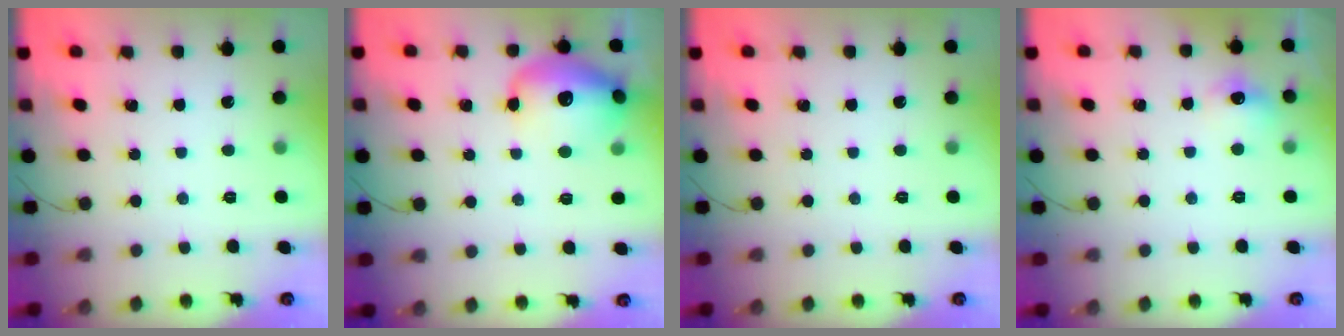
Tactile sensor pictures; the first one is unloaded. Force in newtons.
{"total": 17.5, "press": 16.8, "slide": 4.8}
{"total": 0.0}
{"total": 7.1, "press": 7.0, "slide": 1.4}